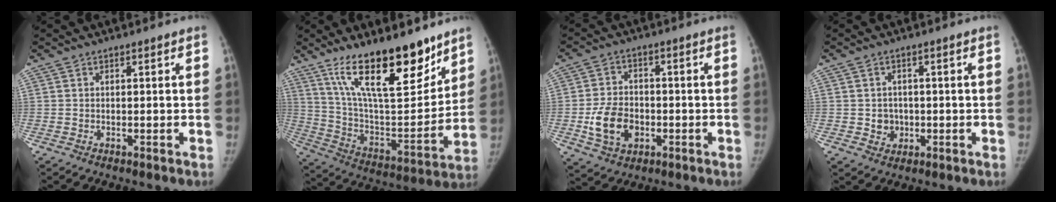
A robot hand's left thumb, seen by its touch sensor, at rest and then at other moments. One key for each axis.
{"total": 23.6, "fx": 15.9, "fy": 7.7, "fz": 15.5, "tx": -0.212, "ty": -0.085, "tz": 0.279}
{"total": 9.1, "fx": -2.0, "fy": 6.8, "fz": 5.8, "tx": -0.089, "ty": 0.008, "tz": -0.031}
{"total": 3.2, "fx": -0.3, "fy": 3.0, "fz": 1.2, "tx": -0.001, "ty": 0.003, "tz": 0.002}